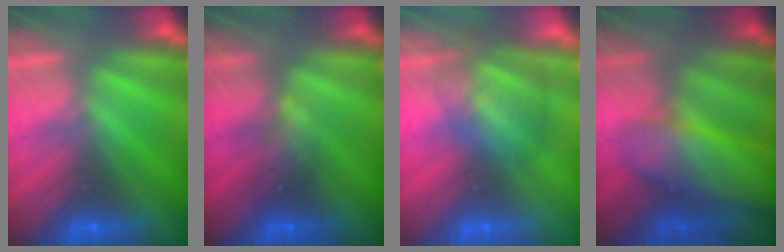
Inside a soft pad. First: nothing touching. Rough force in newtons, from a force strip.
{"total": 2.3}
{"total": 3.8}
{"total": 7.6}